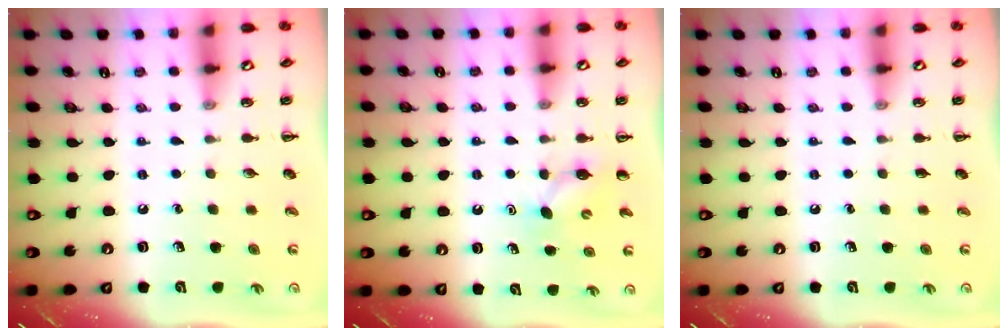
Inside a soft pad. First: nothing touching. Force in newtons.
{"total": 5.1, "press": 5.0, "slide": 1.3}
{"total": 0.0}